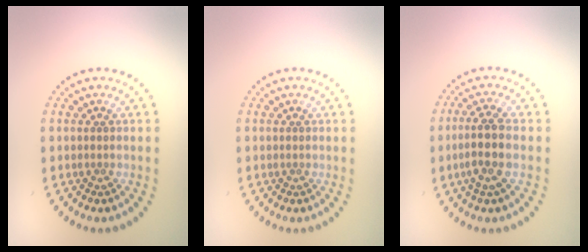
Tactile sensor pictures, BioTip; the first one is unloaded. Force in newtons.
{"total": 0.0}
{"total": 3.3, "press": 2.9, "slide": 1.6}